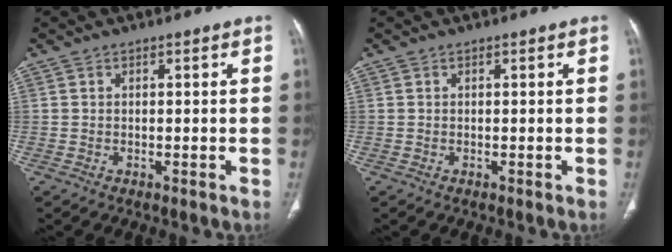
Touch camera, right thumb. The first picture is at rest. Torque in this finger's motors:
{"motor_torque": [0.08, 0.08, 0.14, -0.14, 0.02]}